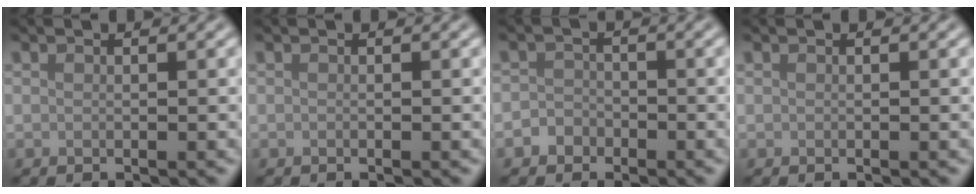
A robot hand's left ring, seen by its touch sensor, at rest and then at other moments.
{"total": 0.0}
{"total": 1.6, "force": [-1.0, 1.2, 0.2], "torque": [0.006, 0.005, -0.020]}
{"total": 0.0}